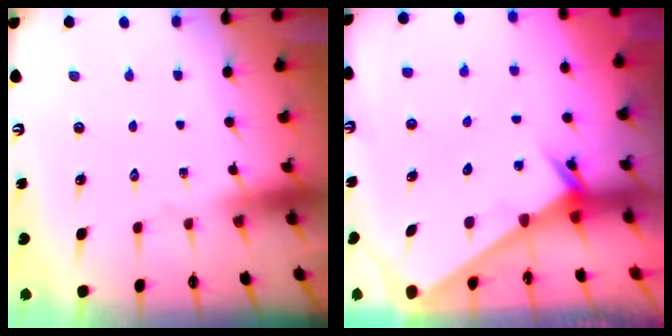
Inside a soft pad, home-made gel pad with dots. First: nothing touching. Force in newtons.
{"total": 2.3, "press": 2.3, "slide": 0.1}